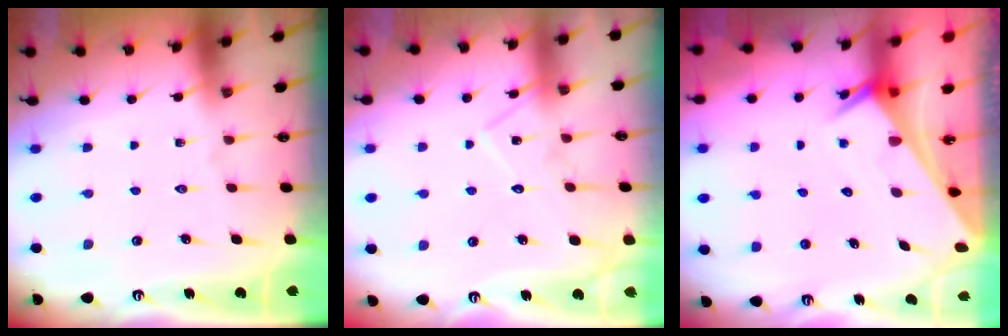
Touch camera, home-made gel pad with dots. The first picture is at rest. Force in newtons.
{"total": 11.0, "press": 11.0, "slide": 0.7}
{"total": 2.7, "press": 2.7, "slide": 0.1}